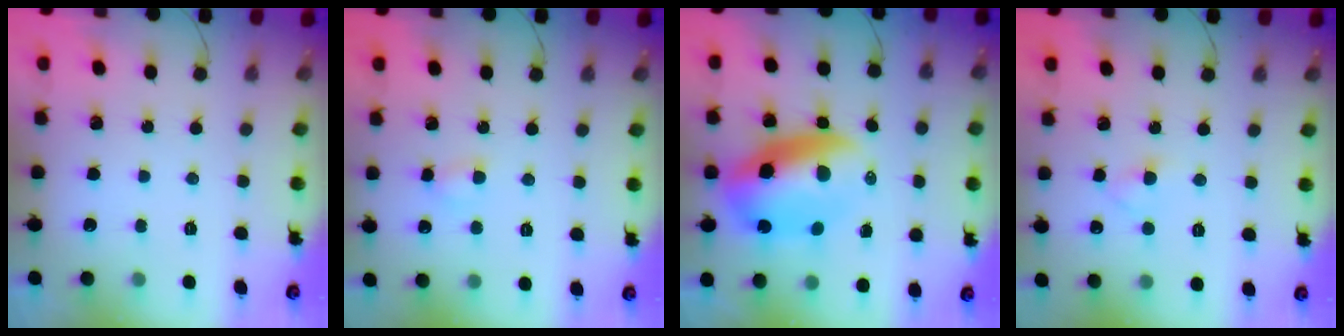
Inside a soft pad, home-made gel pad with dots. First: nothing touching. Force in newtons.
{"total": 3.1, "press": 2.9, "slide": 1.0}
{"total": 12.2, "press": 11.8, "slide": 3.0}
{"total": 2.9, "press": 2.7, "slide": 1.2}